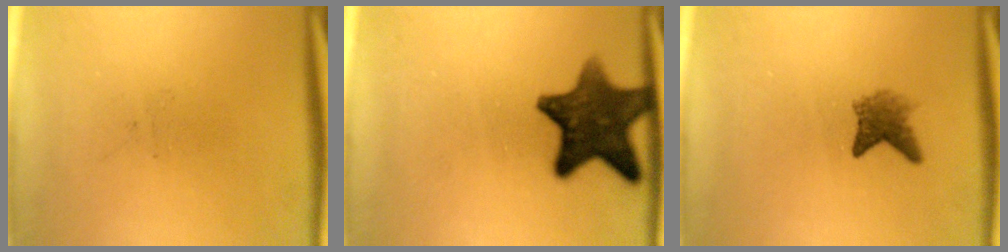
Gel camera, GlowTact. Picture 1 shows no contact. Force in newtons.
{"total": 12.2}
{"total": 2.7}